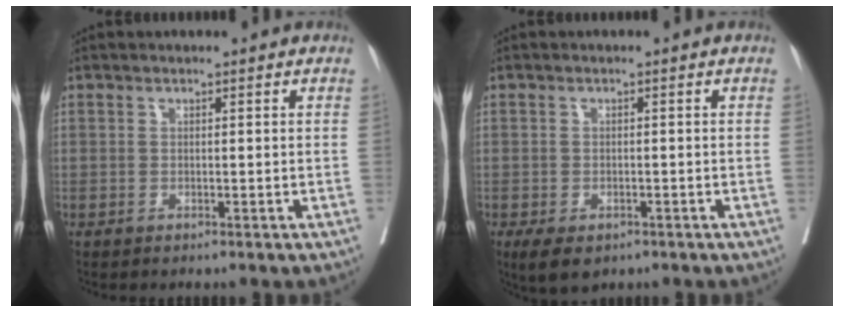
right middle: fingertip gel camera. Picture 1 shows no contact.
{"total": 4.8, "force": [-3.1, 2.5, 2.8], "torque": [-0.045, -0.009, -0.044]}